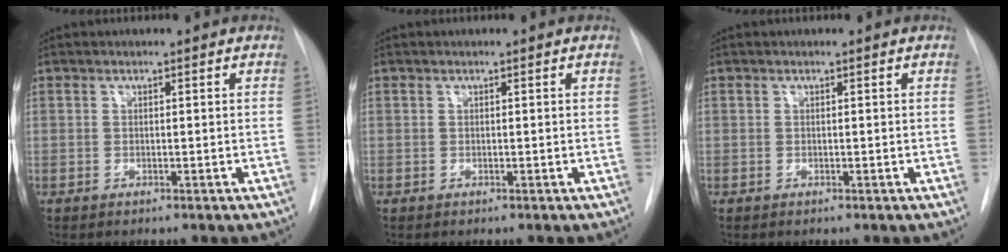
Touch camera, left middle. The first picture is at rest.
{"total": 0.0}
{"total": 0.0}